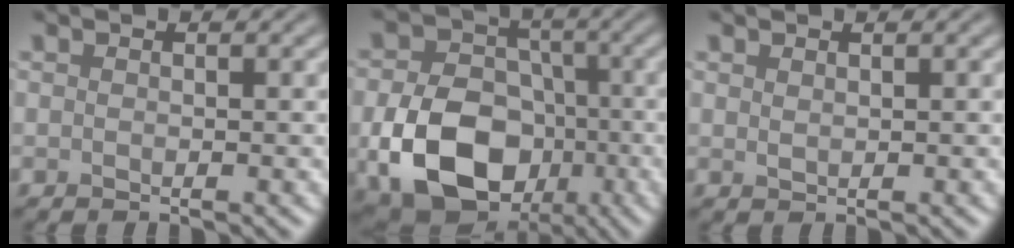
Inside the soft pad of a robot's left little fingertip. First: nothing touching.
{"total": 11.5, "force": [-3.7, 8.4, 6.9], "torque": [-0.129, -0.019, -0.066]}
{"total": 0.6, "force": [0.5, 0.3, 0.3], "torque": [-0.009, -0.002, 0.012]}